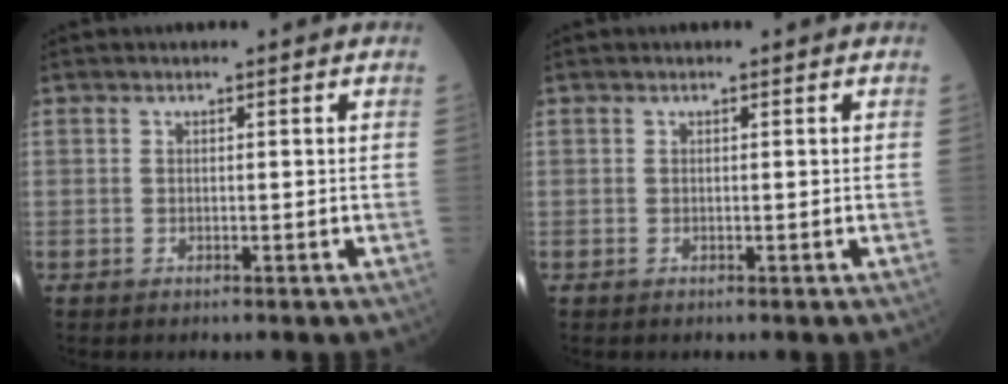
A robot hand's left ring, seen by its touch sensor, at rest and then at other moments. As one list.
[{"total": 0.0}]